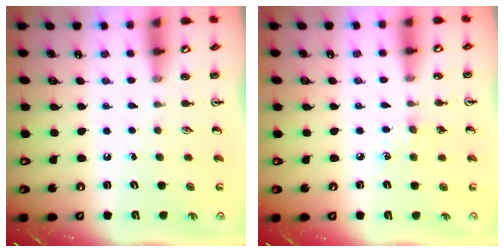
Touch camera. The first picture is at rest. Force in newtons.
{"total": 6.0, "press": 6.0, "slide": 0.7}